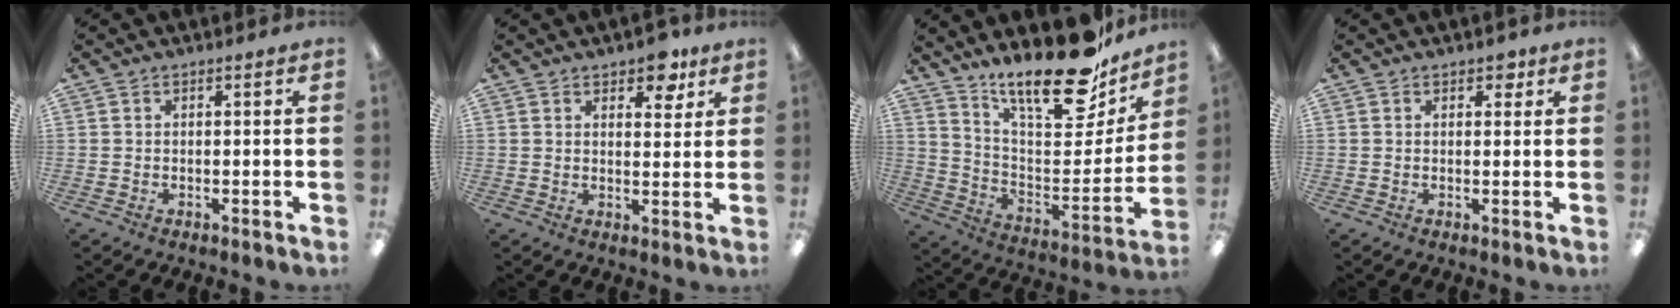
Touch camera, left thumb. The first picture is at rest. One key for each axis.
{"total": 6.3, "fx": 4.6, "fy": 3.0, "fz": 3.0, "tx": -0.023, "ty": -0.024, "tz": 0.076}
{"total": 22.9, "fx": 18.2, "fy": 6.9, "fz": 12.0, "tx": -0.181, "ty": -0.132, "tz": 0.309}
{"total": 2.7, "fx": 1.6, "fy": 1.5, "fz": 1.4, "tx": -0.006, "ty": -0.005, "tz": 0.023}